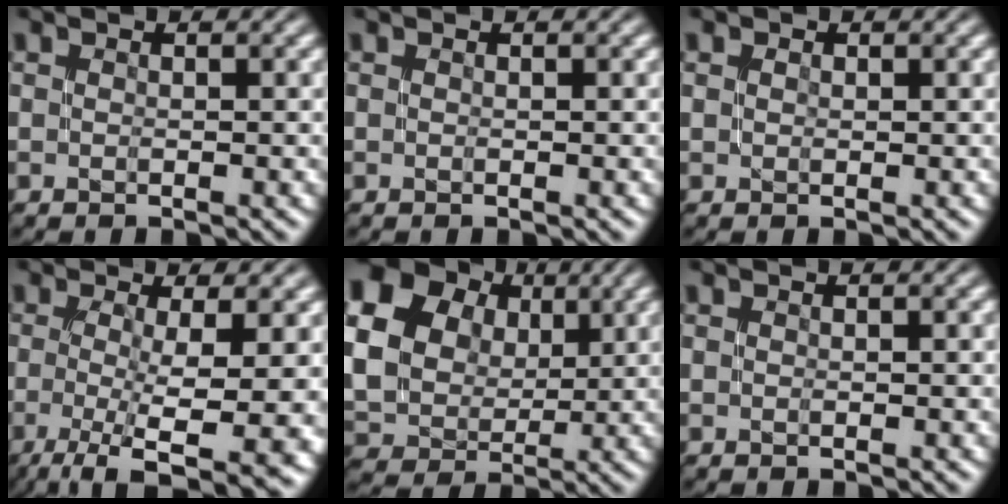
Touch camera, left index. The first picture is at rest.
{"total": 0.0}
{"total": 0.7, "force": [0.4, 0.5, 0.1], "torque": [-0.002, -0.002, 0.000]}
{"total": 9.2, "force": [-2.5, 2.2, 8.6], "torque": [-0.121, -0.019, -0.037]}
{"total": 20.3, "force": [6.4, 17.3, 8.5], "torque": [-0.226, 0.015, 0.100]}
{"total": 0.0}